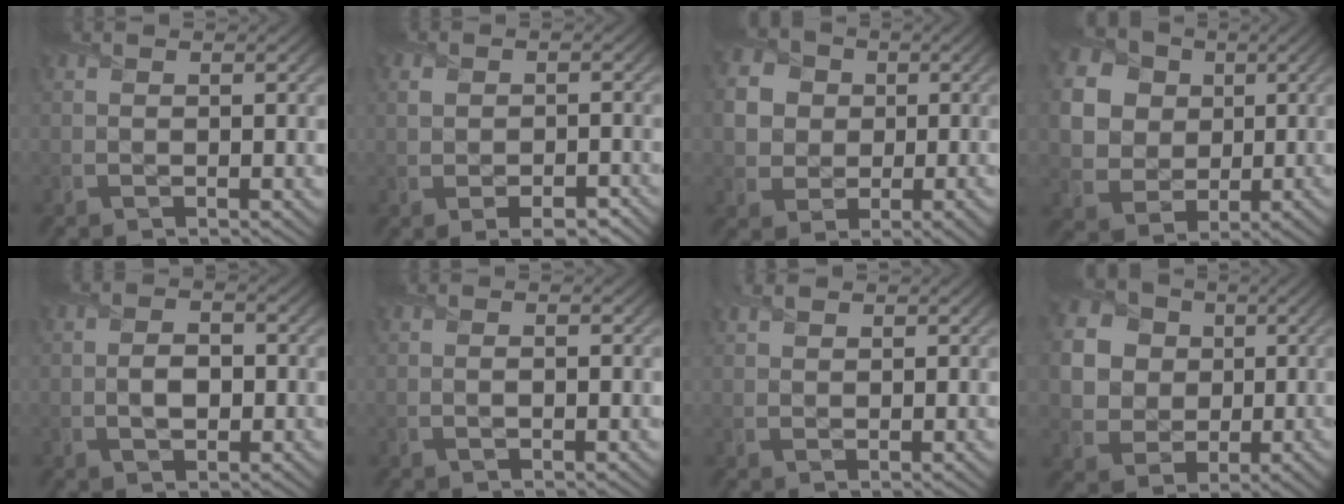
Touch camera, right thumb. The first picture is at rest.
{"total": 4.7, "force": [-1.3, 2.9, 3.4], "torque": [-0.049, -0.011, -0.013]}
{"total": 8.8, "force": [0.7, 7.7, 4.2], "torque": [-0.112, 0.007, 0.003]}
{"total": 13.4, "force": [3.1, 11.7, 5.6], "torque": [-0.207, 0.012, 0.069]}
{"total": 3.0, "force": [-0.4, 1.8, 2.4], "torque": [-0.037, 0.003, -0.011]}
{"total": 0.8, "force": [-0.1, 0.0, 0.8], "torque": [-0.016, 0.003, -0.001]}
{"total": 1.6, "force": [1.2, 0.9, 0.6], "torque": [-0.017, 0.007, 0.024]}
{"total": 11.4, "force": [2.3, 10.1, 4.9], "torque": [-0.177, 0.017, 0.042]}